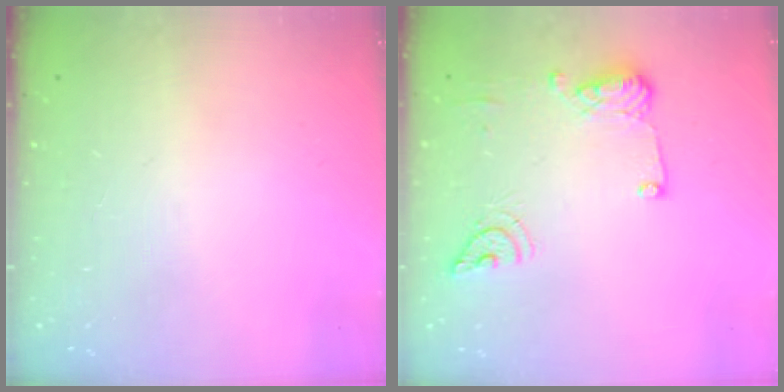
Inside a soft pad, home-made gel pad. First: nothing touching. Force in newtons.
{"total": 11.2, "press": 11.1, "slide": 1.5}